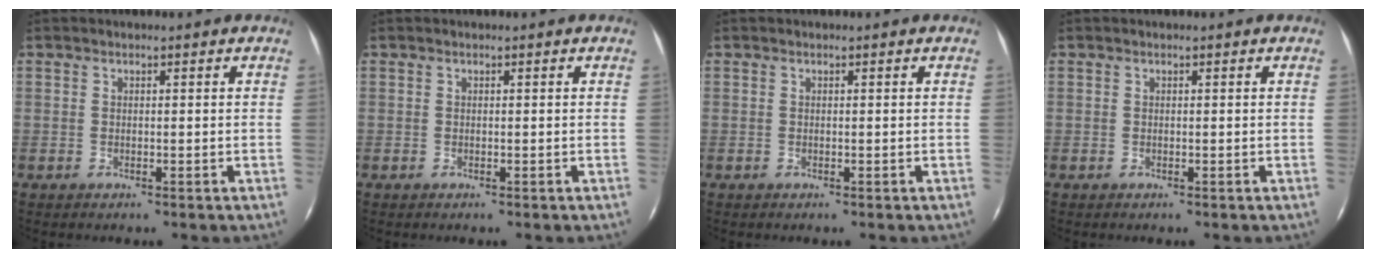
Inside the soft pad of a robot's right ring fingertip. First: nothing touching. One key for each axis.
{"total": 0.0}
{"total": 0.0}
{"total": 0.0}